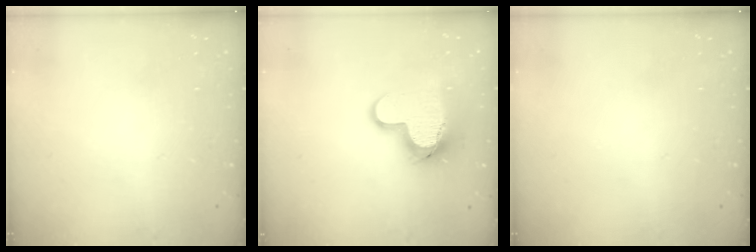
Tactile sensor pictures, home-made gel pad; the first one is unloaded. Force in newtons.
{"total": 12.4, "press": 12.3, "slide": 1.2}
{"total": 0.0}